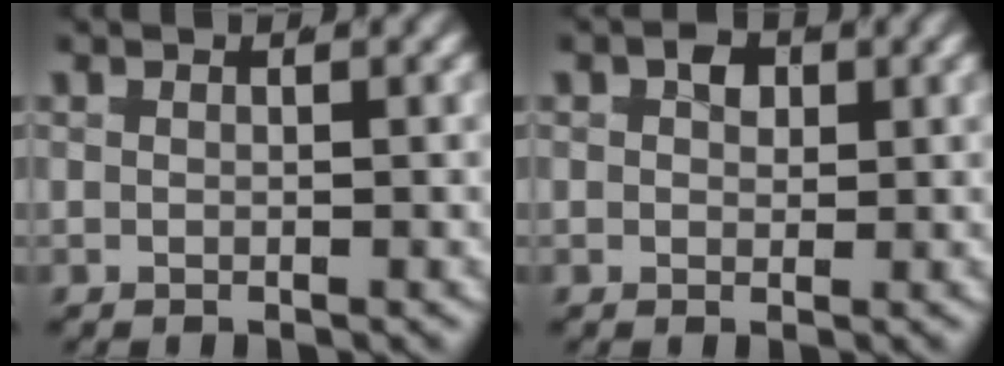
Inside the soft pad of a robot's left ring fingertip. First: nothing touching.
{"total": 2.2, "force": [0.6, 1.8, 1.1], "torque": [-0.023, -0.007, 0.011]}